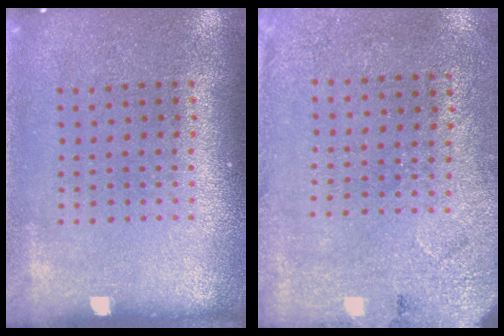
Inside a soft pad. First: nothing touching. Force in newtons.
{"total": 2.7, "press": 2.2, "slide": 1.5}